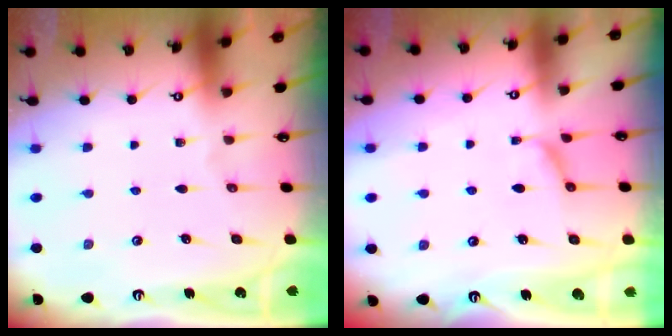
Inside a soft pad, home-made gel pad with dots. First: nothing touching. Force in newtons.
{"total": 1.8, "press": 1.7, "slide": 0.6}